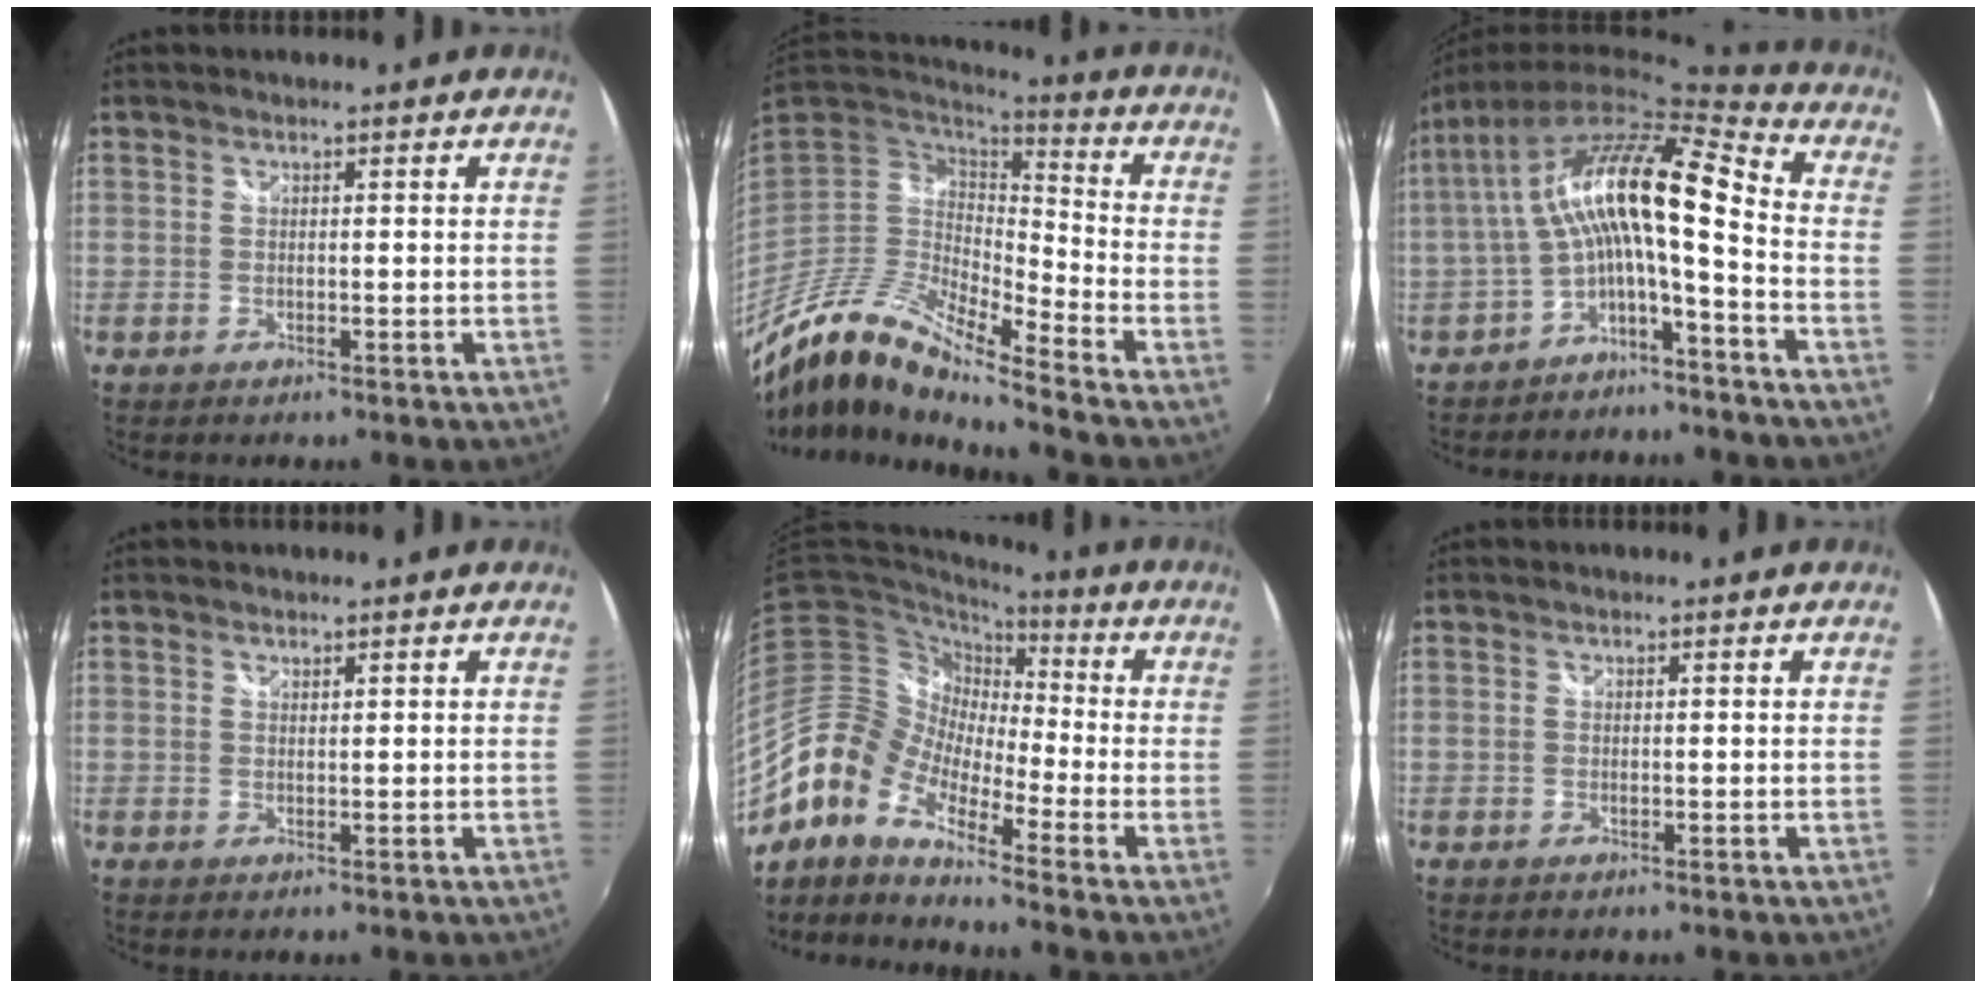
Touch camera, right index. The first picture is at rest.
{"total": 15.1, "force": [-11.7, 1.3, 9.4], "torque": [-0.170, -0.022, -0.237]}
{"total": 13.6, "force": [-0.4, 2.9, 13.2], "torque": [-0.246, 0.023, -0.014]}
{"total": 0.8, "force": [0.8, 0.0, 0.1], "torque": [-0.001, 0.001, 0.014]}
{"total": 13.2, "force": [-7.2, 6.5, 9.0], "torque": [-0.148, -0.001, -0.164]}
{"total": 0.0}